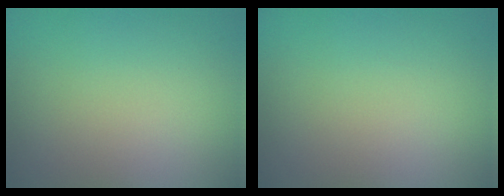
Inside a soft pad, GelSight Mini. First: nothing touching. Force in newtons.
{"total": 0.0}